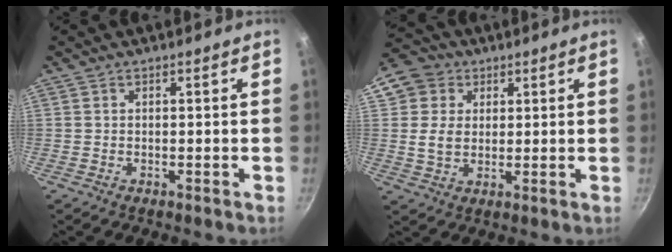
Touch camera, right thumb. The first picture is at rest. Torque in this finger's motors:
{"motor_torque": [-0.93, 1.02, 0.12, -0.10, 0.26]}